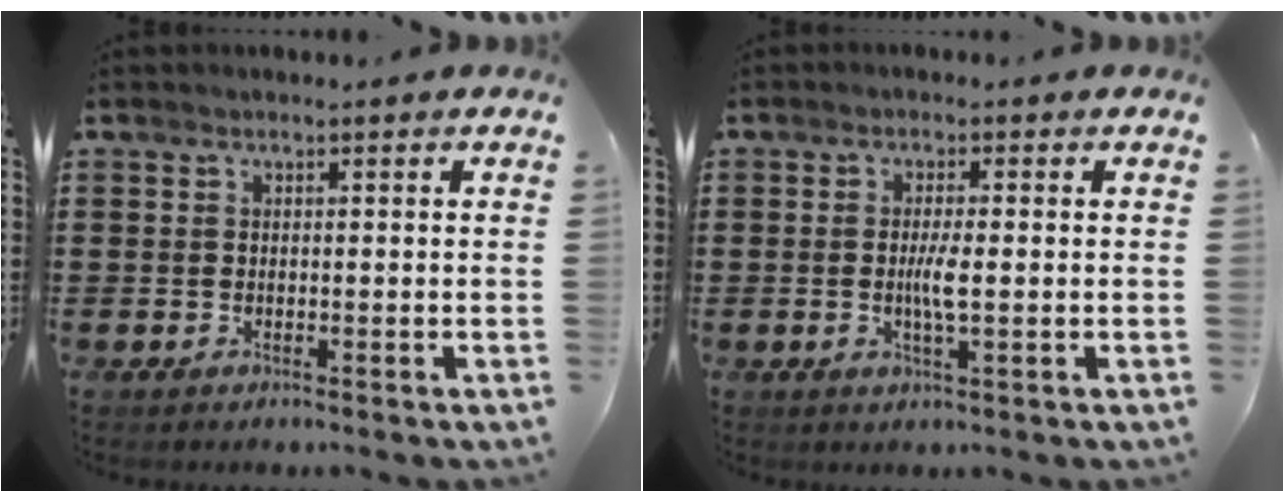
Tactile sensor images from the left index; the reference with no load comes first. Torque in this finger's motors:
{"motor_torque": [0.17, 0.10, 0.37, 0.05]}